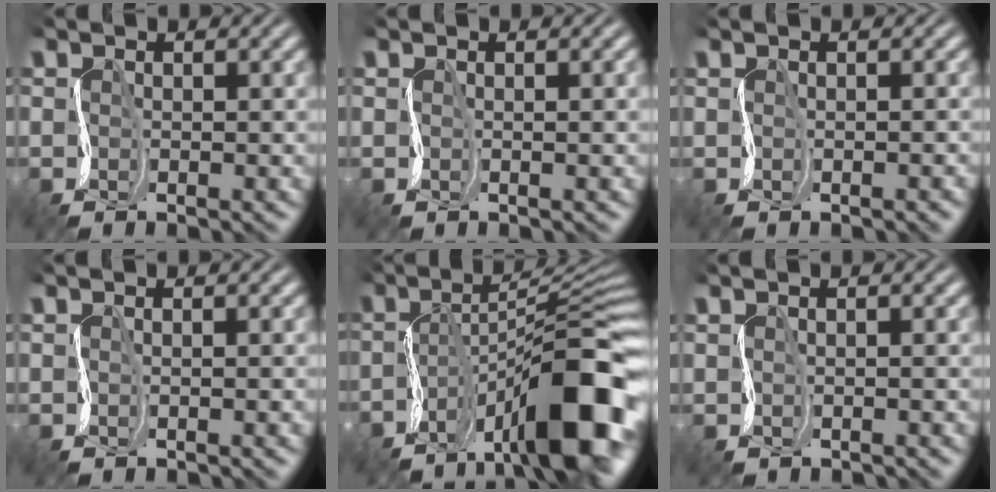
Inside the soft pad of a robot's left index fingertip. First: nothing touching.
{"total": 0.7, "force": [0.3, 0.3, 0.6], "torque": [0.001, 0.005, 0.007]}
{"total": 1.2, "force": [-0.2, 0.7, 1.0], "torque": [0.008, 0.005, 0.002]}
{"total": 1.0, "force": [0.3, 0.5, 0.9], "torque": [0.003, 0.005, 0.004]}
{"total": 13.6, "force": [-6.4, 4.3, 11.1], "torque": [-0.147, 0.020, -0.112]}
{"total": 1.2, "force": [0.9, 0.4, 0.5], "torque": [-0.002, 0.010, 0.004]}